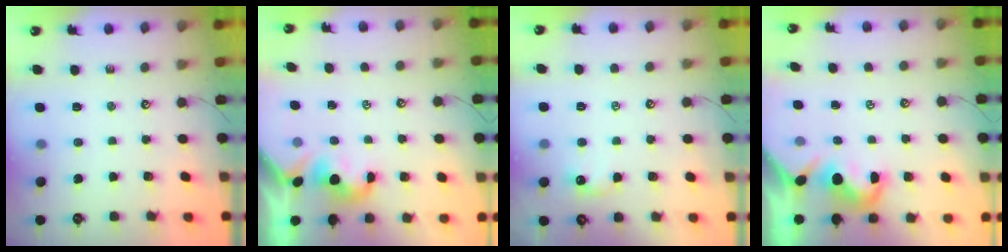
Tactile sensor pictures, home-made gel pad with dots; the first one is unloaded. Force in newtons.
{"total": 1.1, "press": 1.1, "slide": 0.4}
{"total": 0.8, "press": 0.6, "slide": 0.5}
{"total": 1.9, "press": 1.8, "slide": 0.4}